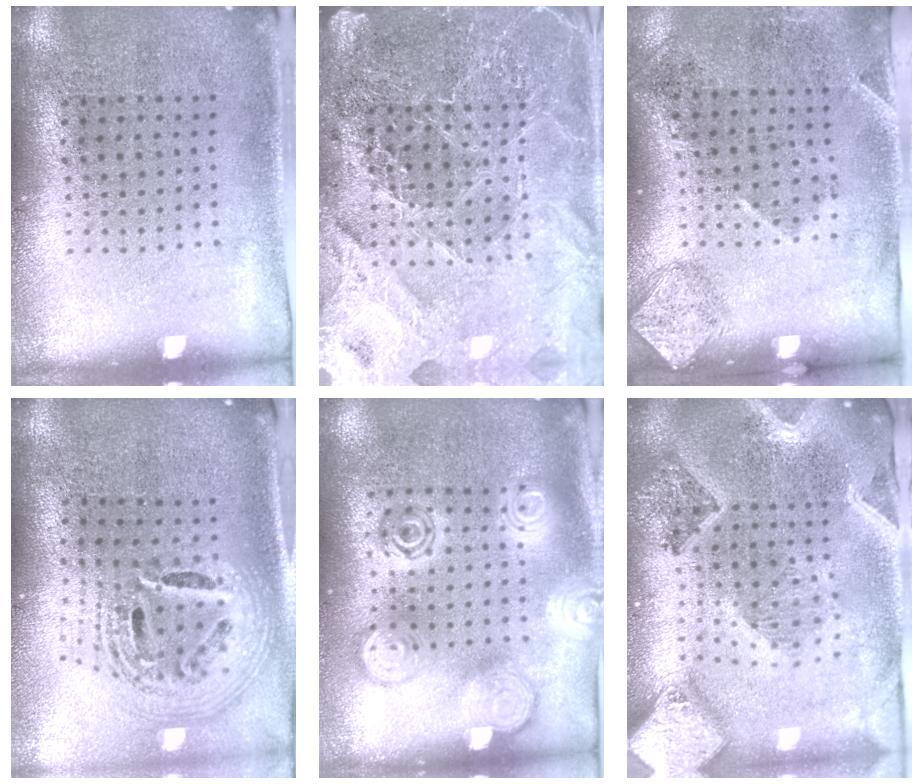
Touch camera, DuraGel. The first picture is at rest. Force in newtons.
{"total": 4.7, "press": 4.3, "slide": 1.8}
{"total": 1.9, "press": 1.2, "slide": 1.4}
{"total": 2.7, "press": 1.9, "slide": 1.9}
{"total": 2.6, "press": 2.6, "slide": 0.3}
{"total": 3.7, "press": 3.0, "slide": 2.2}